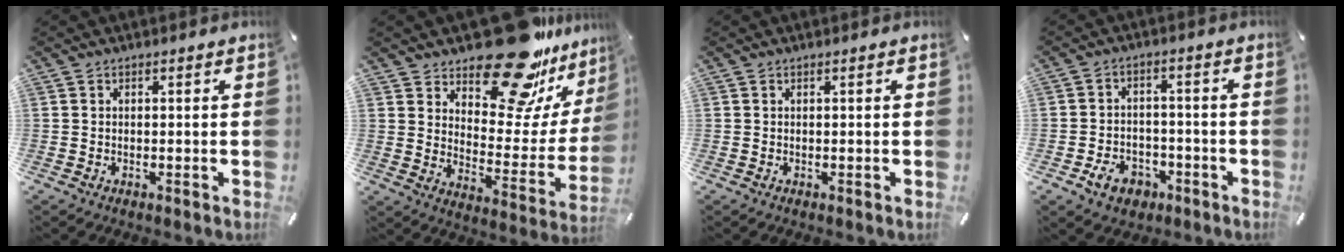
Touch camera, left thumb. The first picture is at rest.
{"total": 24.0, "force": [18.9, 9.5, 11.3], "torque": [-0.151, -0.135, 0.314]}
{"total": 0.0}
{"total": 7.4, "force": [-3.6, 5.7, 2.9], "torque": [-0.055, 0.022, -0.065]}